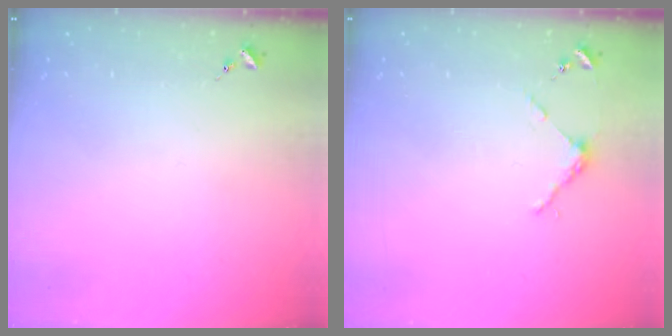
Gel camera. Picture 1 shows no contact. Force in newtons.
{"total": 3.9, "press": 3.9, "slide": 0.2}